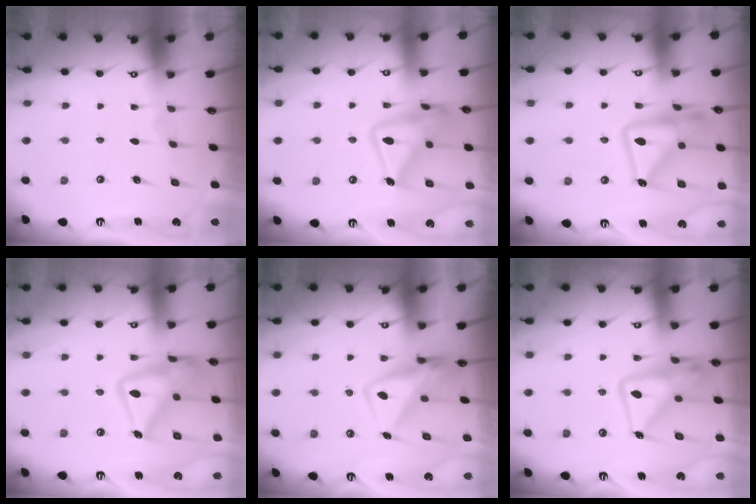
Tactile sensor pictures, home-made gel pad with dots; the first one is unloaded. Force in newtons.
{"total": 16.5, "press": 16.5, "slide": 1.3}
{"total": 16.6, "press": 16.5, "slide": 1.2}
{"total": 17.6, "press": 17.6, "slide": 1.4}
{"total": 10.4, "press": 10.4, "slide": 1.1}
{"total": 15.2, "press": 15.1, "slide": 1.4}